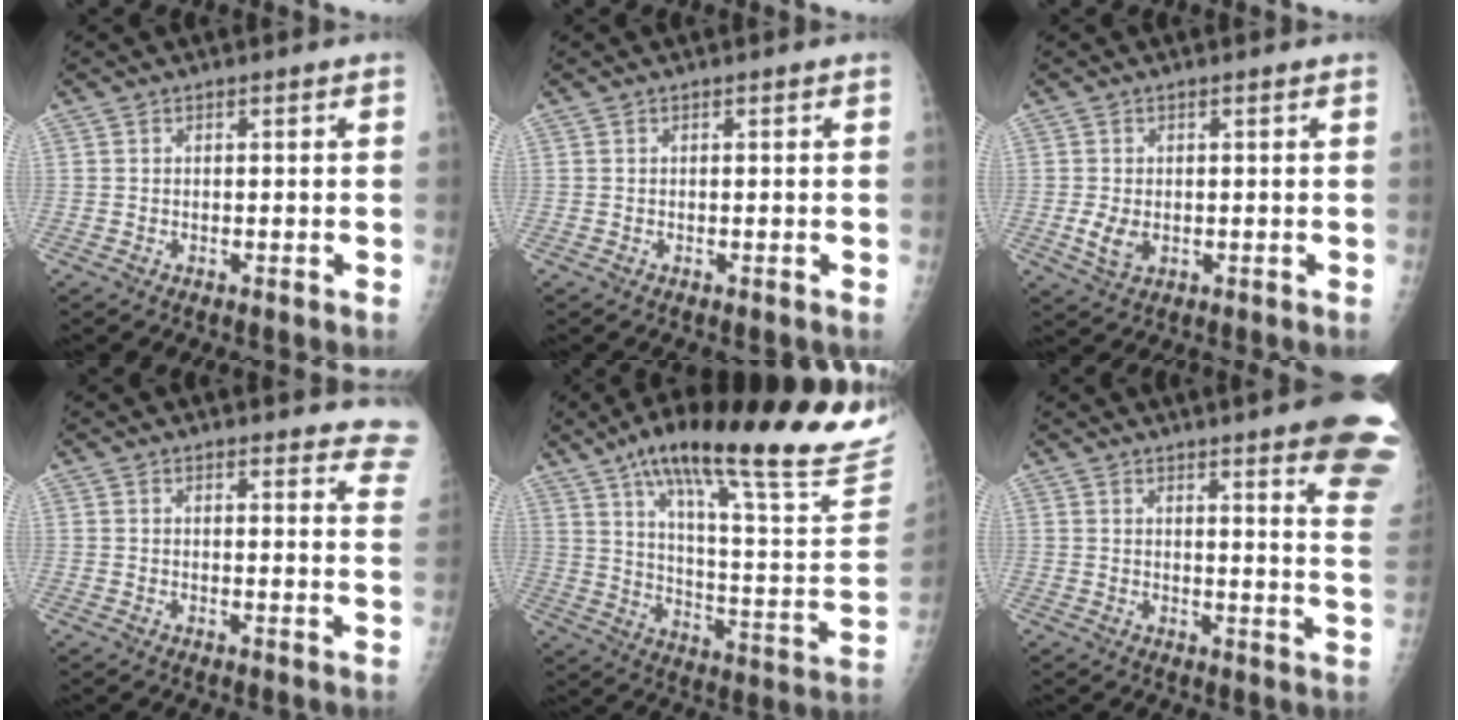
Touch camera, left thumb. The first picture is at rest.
{"total": 0.0}
{"total": 3.6, "force": [-0.3, 2.3, 2.7], "torque": [-0.054, -0.007, 0.000]}
{"total": 11.5, "force": [10.9, 2.4, 2.6], "torque": [0.018, -0.070, 0.087]}
{"total": 30.0, "force": [22.7, 3.9, 19.2], "torque": [-0.268, -0.103, 0.328]}
{"total": 16.9, "force": [12.1, 1.6, 11.6], "torque": [-0.120, -0.075, 0.128]}